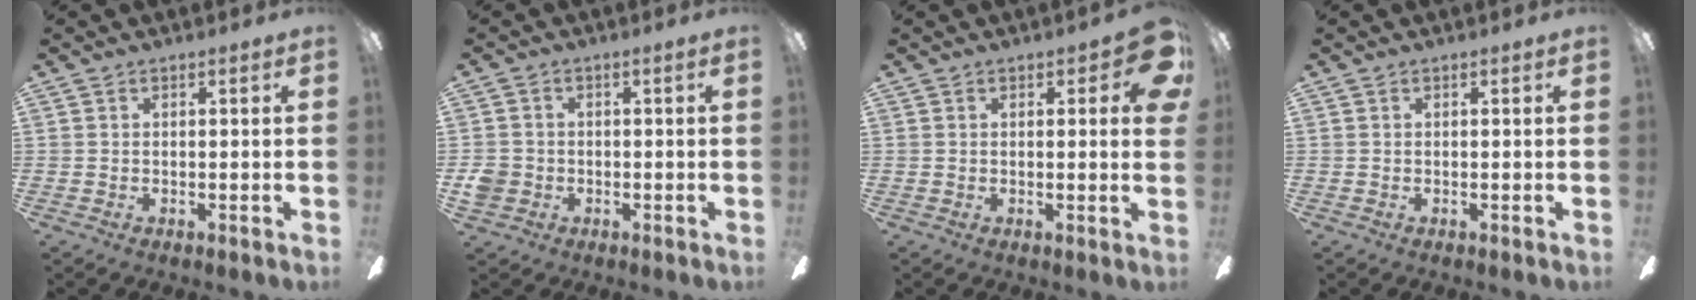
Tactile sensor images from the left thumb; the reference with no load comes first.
{"total": 3.4, "force": [-1.2, 3.0, 1.0], "torque": [-0.024, 0.005, -0.023]}
{"total": 6.6, "force": [2.4, 2.6, 5.6], "torque": [-0.057, -0.010, 0.035]}
{"total": 0.0}